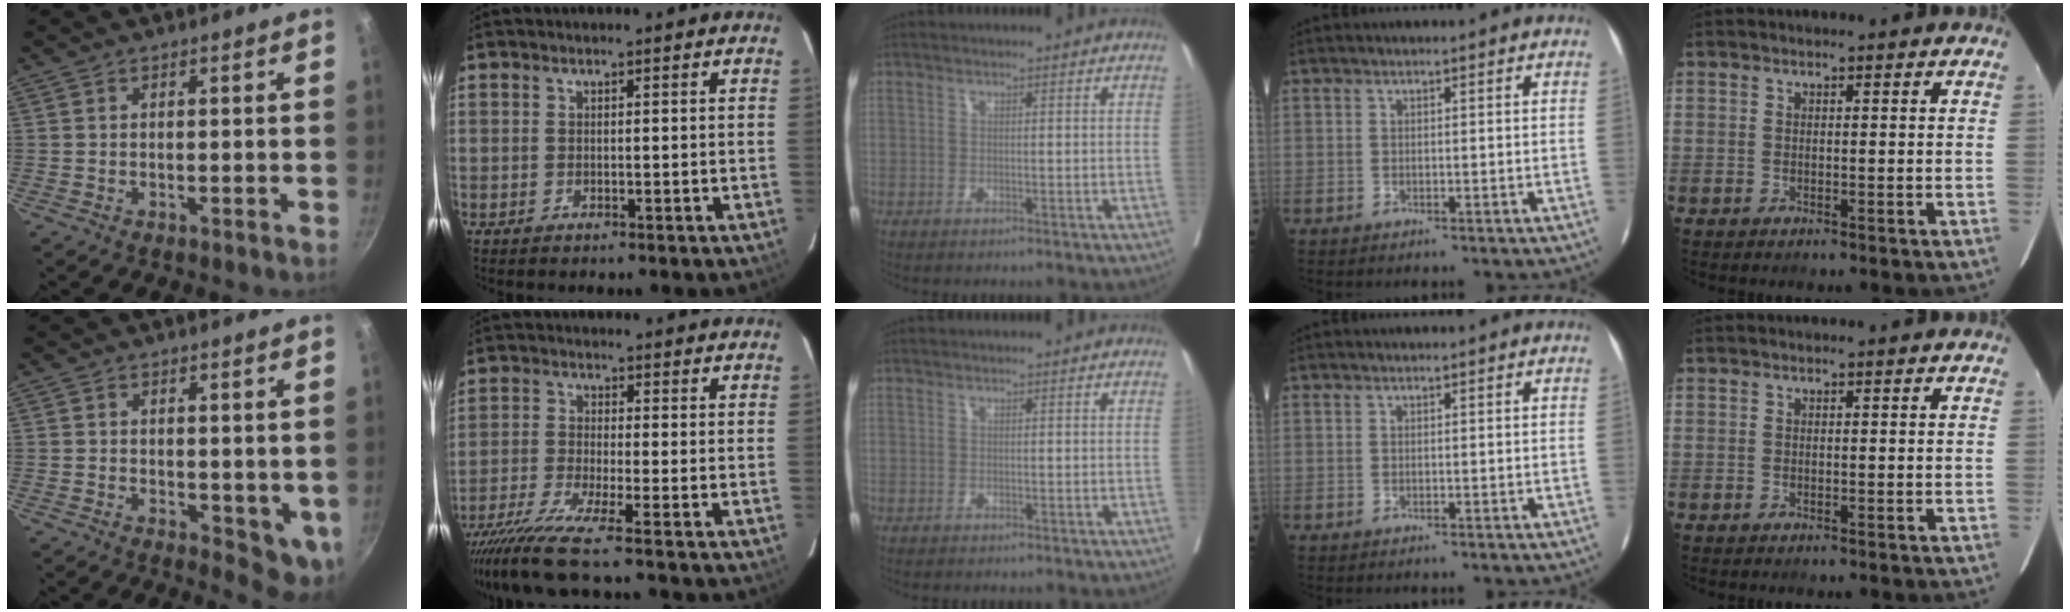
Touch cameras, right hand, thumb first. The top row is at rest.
{"thumb": {"total": 6.1, "force": [0.2, 2.6, 5.5], "torque": [-0.052, -0.017, 0.009]}, "index": {"total": 9.2, "force": [-7.3, -1.7, 5.2], "torque": [-0.088, -0.031, -0.128]}}